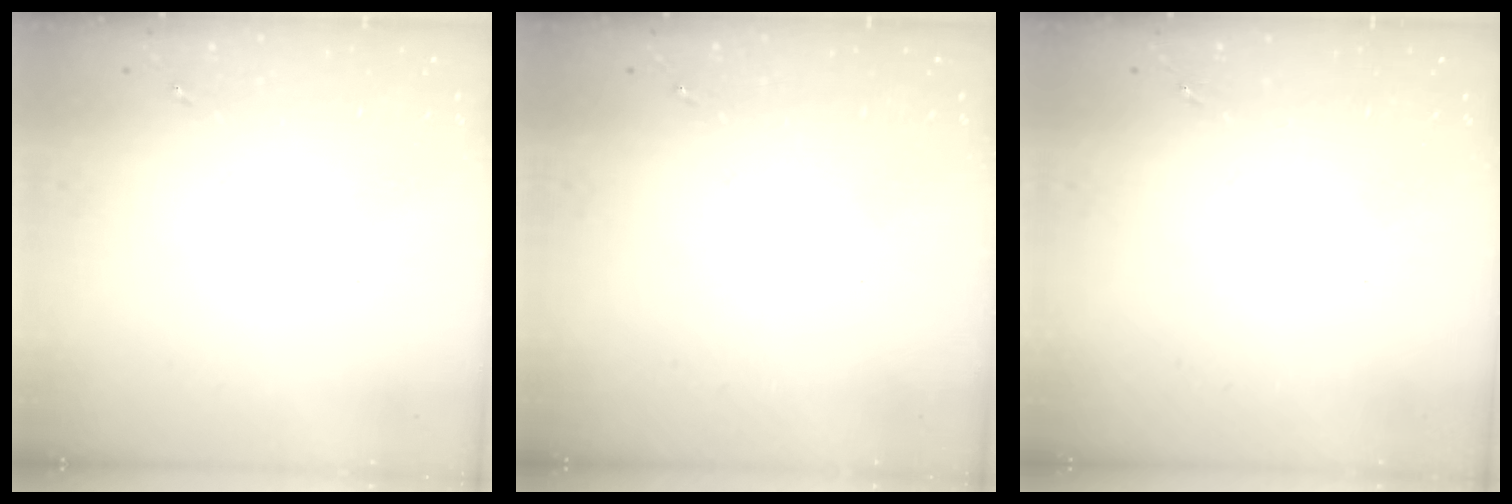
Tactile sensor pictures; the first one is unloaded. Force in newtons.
{"total": 0.0}
{"total": 0.0}